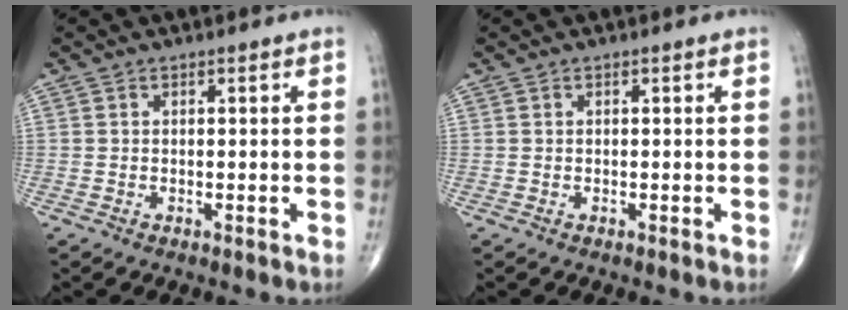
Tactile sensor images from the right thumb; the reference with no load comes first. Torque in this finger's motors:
{"motor_torque": [0.01, 0.04, -0.17, 0.13, 0.01]}